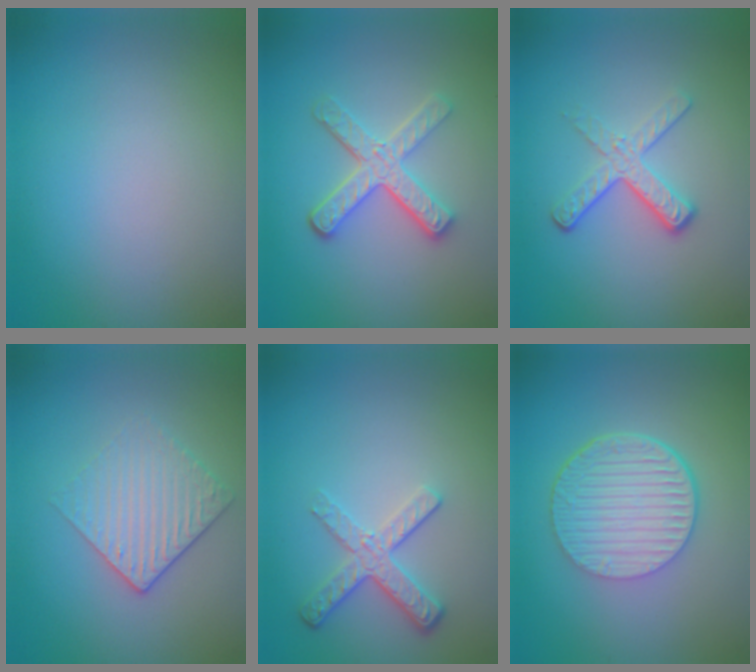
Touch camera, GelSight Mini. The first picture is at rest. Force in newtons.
{"total": 4.1, "press": 3.3, "slide": 2.4}
{"total": 3.5, "press": 2.3, "slide": 2.7}
{"total": 3.0, "press": 2.6, "slide": 1.6}
{"total": 3.0, "press": 2.3, "slide": 1.9}
{"total": 6.7, "press": 4.6, "slide": 4.9}